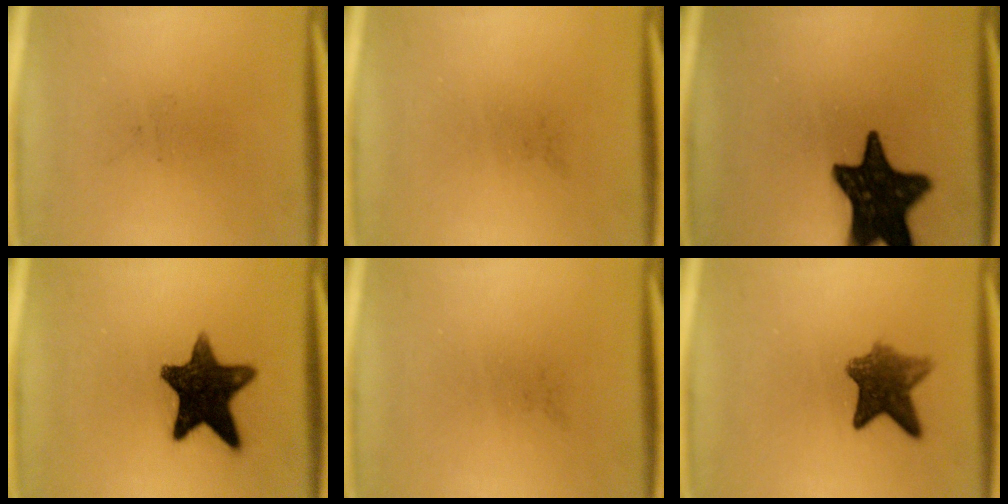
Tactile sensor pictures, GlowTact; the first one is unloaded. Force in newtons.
{"total": 0.0}
{"total": 18.1}
{"total": 14.1}
{"total": 0.0}
{"total": 7.0}